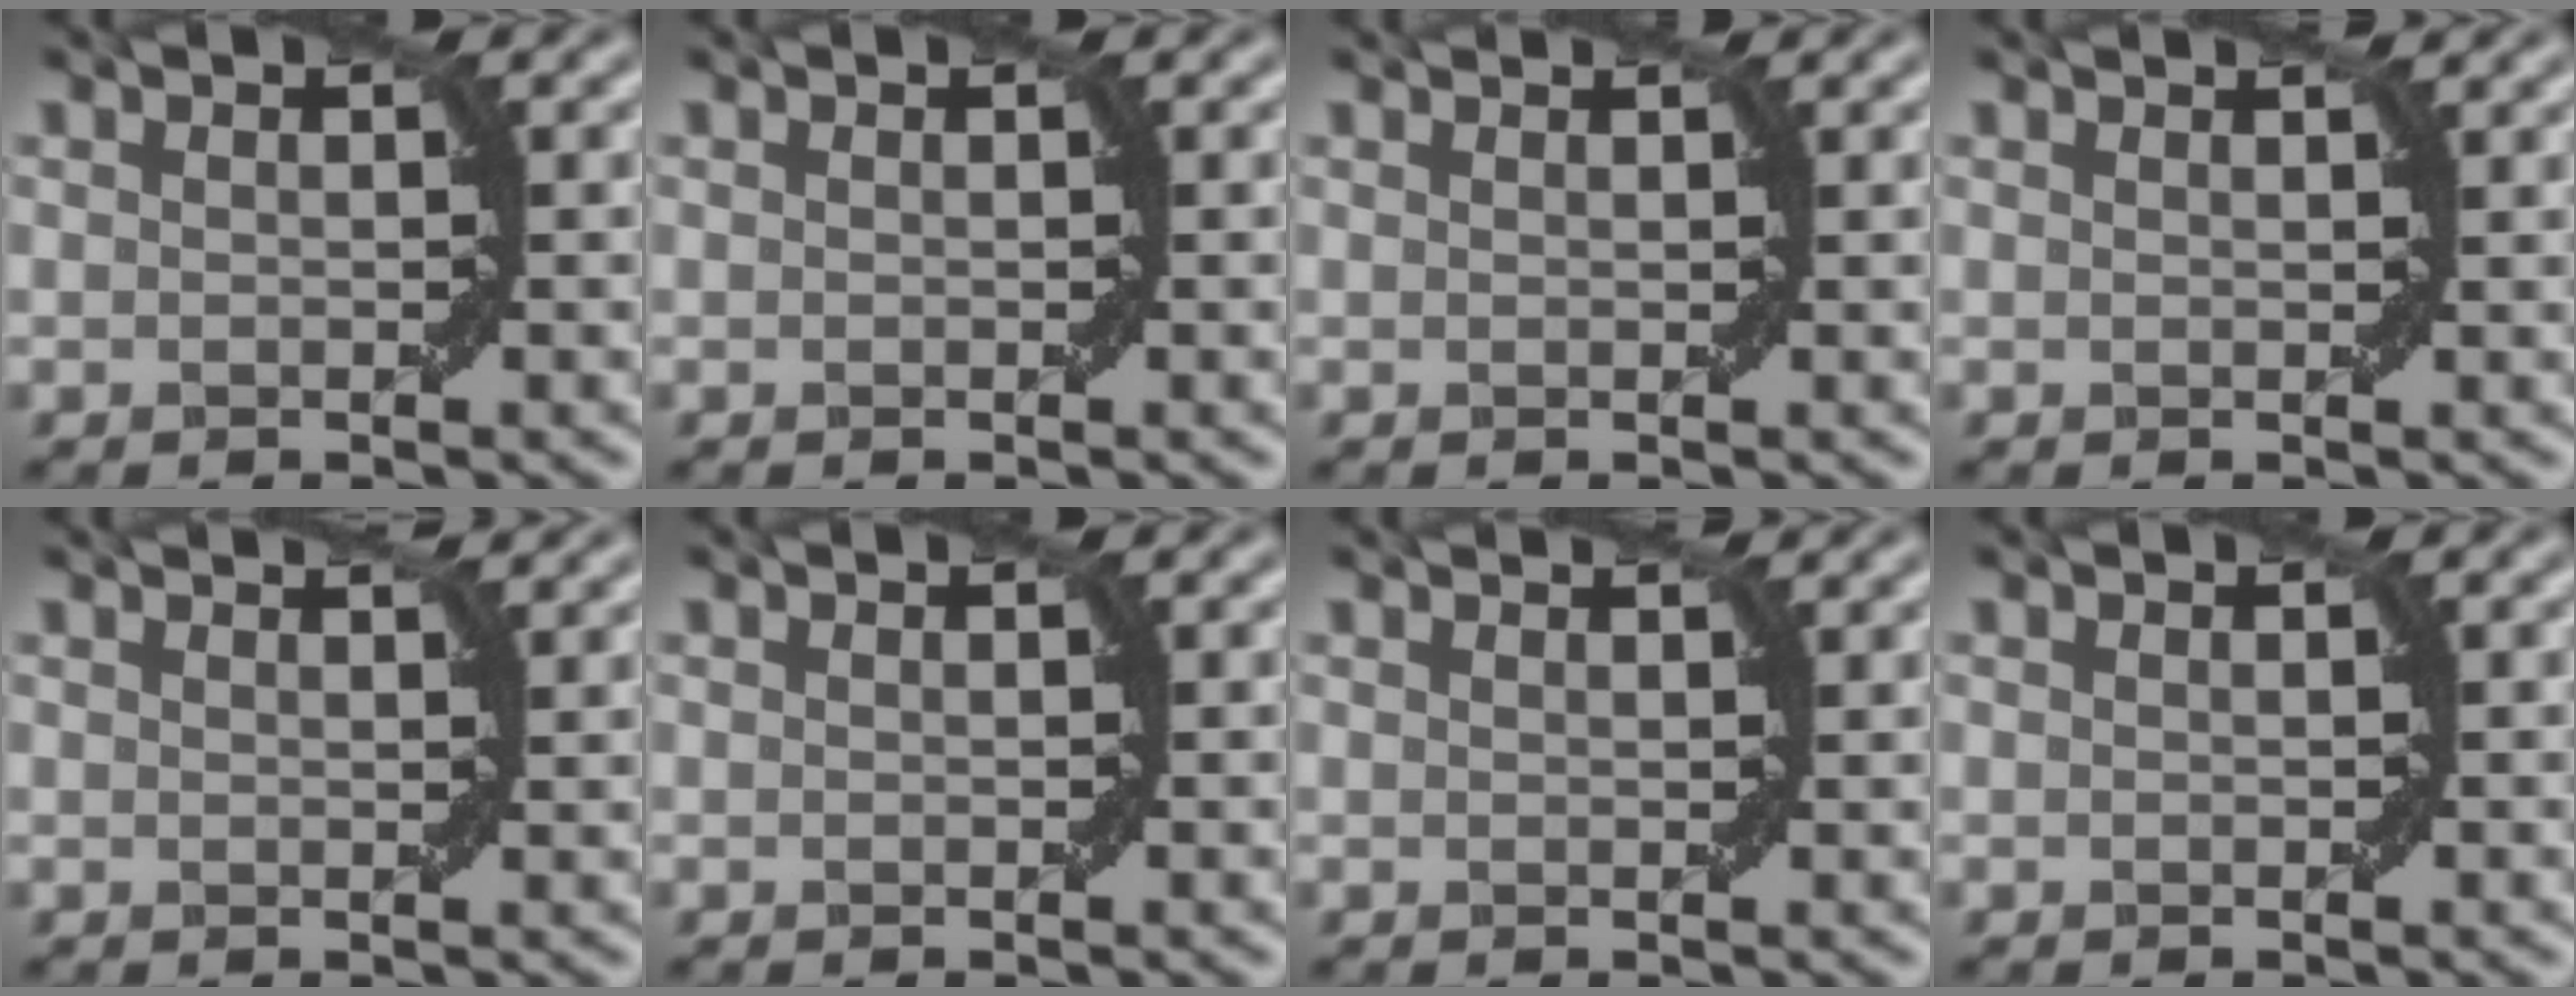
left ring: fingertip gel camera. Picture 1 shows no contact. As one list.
[{"total": 0.0}, {"total": 1.0, "force": [1.0, 0.0, 0.2], "torque": [-0.007, -0.004, 0.010]}, {"total": 1.3, "force": [1.2, 0.1, 0.5], "torque": [-0.008, -0.003, 0.013]}, {"total": 2.1, "force": [1.9, 0.3, 0.9], "torque": [-0.008, 0.001, 0.024]}, {"total": 0.0}, {"total": 1.4, "force": [1.3, 0.1, 0.5], "torque": [-0.007, -0.003, 0.014]}, {"total": 0.0}]